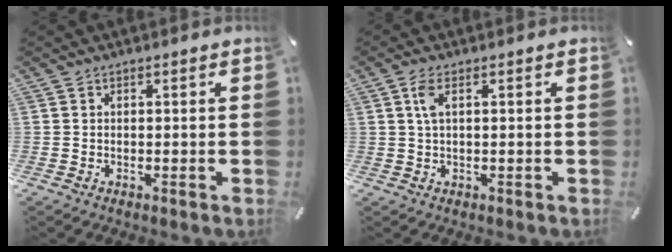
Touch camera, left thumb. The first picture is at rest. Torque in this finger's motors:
{"motor_torque": [0.18, 0.12, 0.02, -0.07, 0.19]}